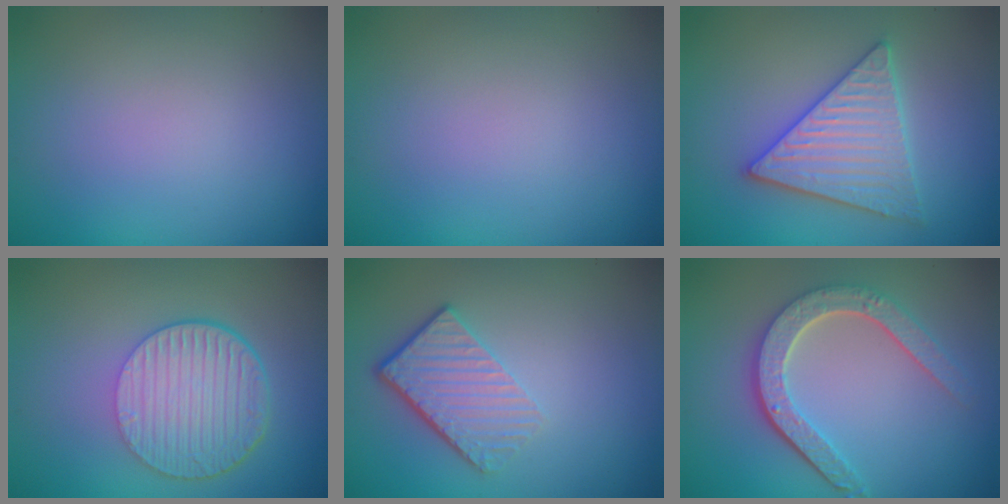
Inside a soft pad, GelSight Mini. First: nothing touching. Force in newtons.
{"total": 0.0}
{"total": 5.3, "press": 5.3, "slide": 0.5}
{"total": 6.5, "press": 4.4, "slide": 4.7}
{"total": 4.3, "press": 3.0, "slide": 3.0}
{"total": 4.7, "press": 3.6, "slide": 2.9}